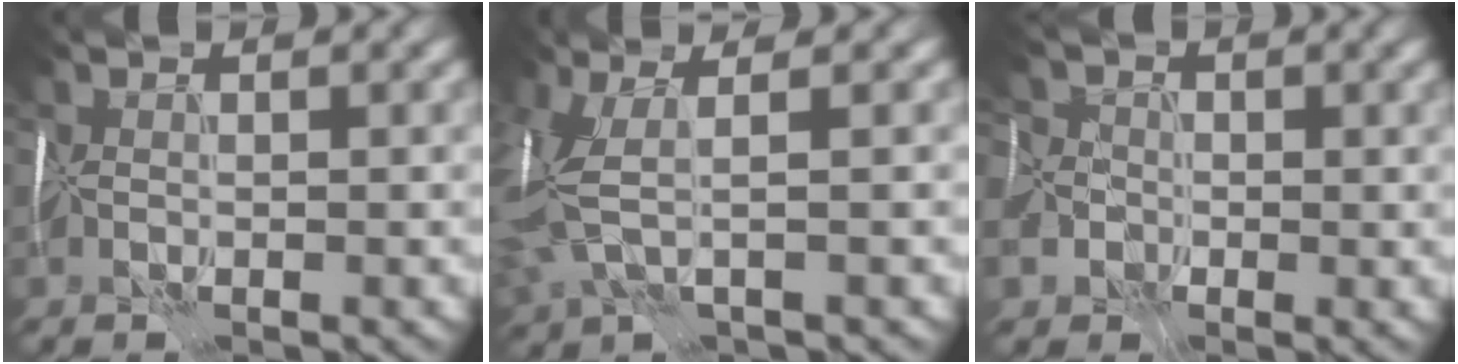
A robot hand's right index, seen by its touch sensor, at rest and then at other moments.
{"total": 4.9, "force": [-0.3, 1.6, 4.6], "torque": [-0.131, -0.010, -0.007]}
{"total": 8.9, "force": [-3.4, 7.0, 4.3], "torque": [-0.102, -0.021, -0.082]}